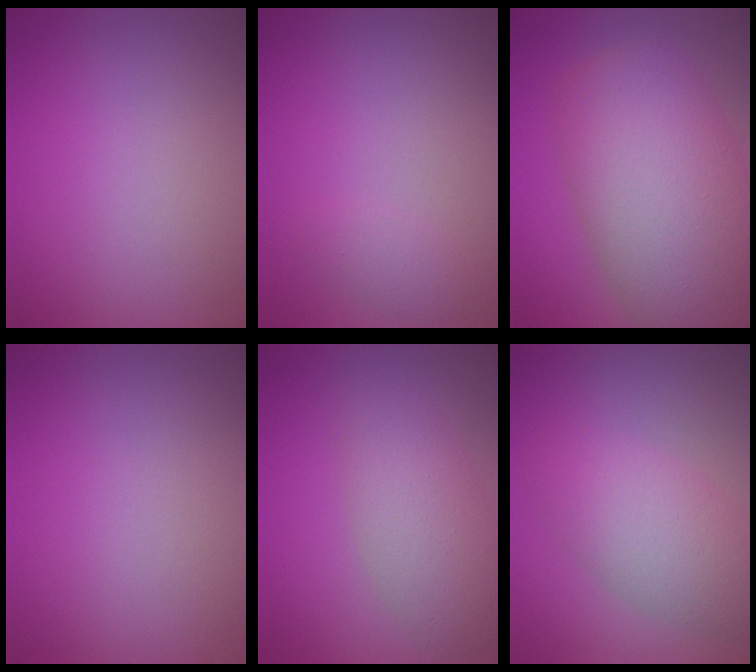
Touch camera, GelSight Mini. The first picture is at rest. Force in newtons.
{"total": 1.1, "press": 1.1, "slide": 0.1}
{"total": 11.3, "press": 11.3, "slide": 0.8}
{"total": 0.0}
{"total": 4.1, "press": 4.1, "slide": 0.2}
{"total": 4.6, "press": 4.6, "slide": 0.3}